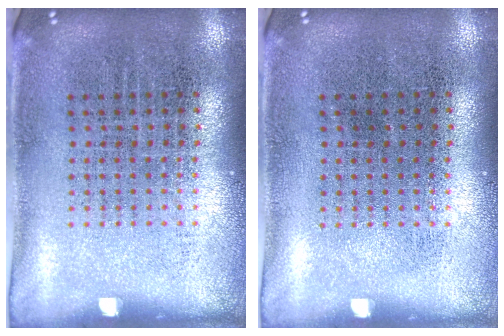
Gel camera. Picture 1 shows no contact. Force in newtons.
{"total": 0.0}